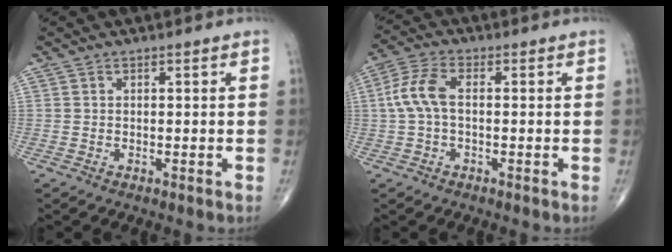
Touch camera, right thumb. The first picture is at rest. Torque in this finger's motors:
{"motor_torque": [-0.15, 0.63, 0.75, -0.04, 0.08]}